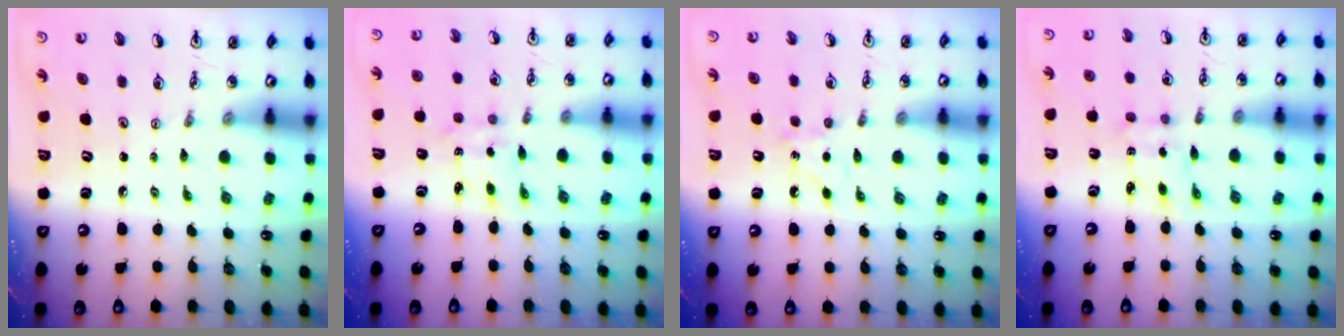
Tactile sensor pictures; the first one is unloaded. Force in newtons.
{"total": 2.3, "press": 2.3, "slide": 0.6}
{"total": 5.6, "press": 5.6, "slide": 0.8}
{"total": 2.2, "press": 2.1, "slide": 0.7}